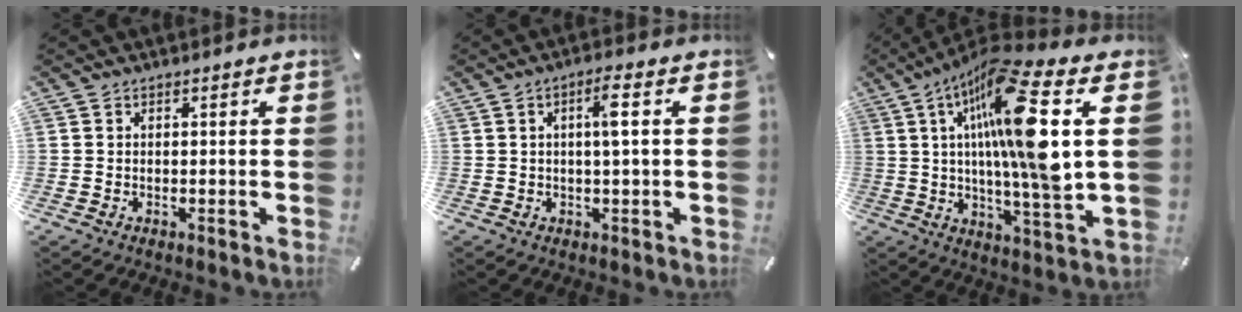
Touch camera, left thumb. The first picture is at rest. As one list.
[{"total": 4.9, "force": [0.8, 0.5, 4.8], "torque": [-0.094, 0.003, 0.009]}, {"total": 21.1, "force": [5.7, 3.5, 20.0], "torque": [-0.358, -0.033, 0.068]}]